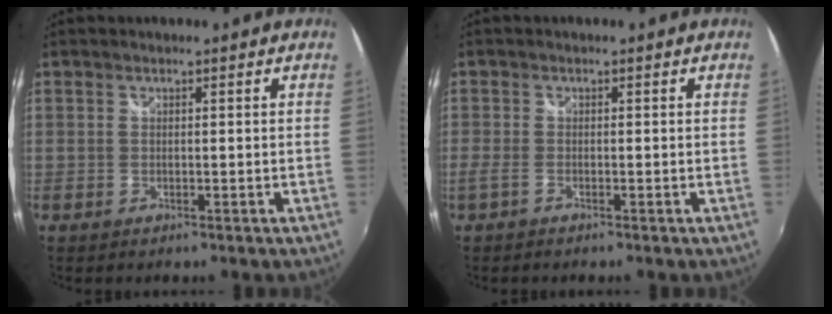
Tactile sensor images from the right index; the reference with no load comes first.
{"total": 1.6, "force": [-1.2, 0.4, 1.0], "torque": [-0.026, -0.005, -0.026]}